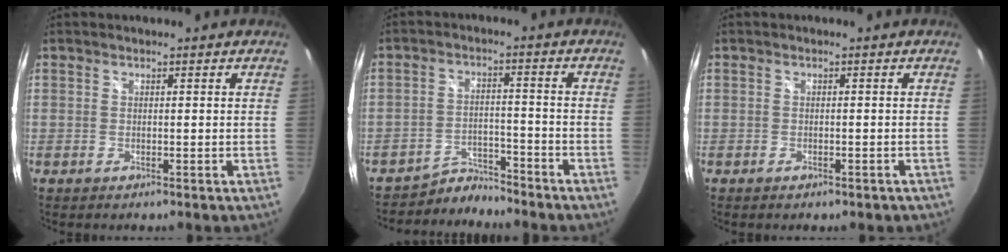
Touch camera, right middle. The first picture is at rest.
{"total": 5.2, "force": [-5.1, 0.5, -0.7], "torque": [0.010, 0.019, -0.086]}
{"total": 2.1, "force": [-1.4, 1.0, 1.1], "torque": [-0.018, -0.005, -0.017]}